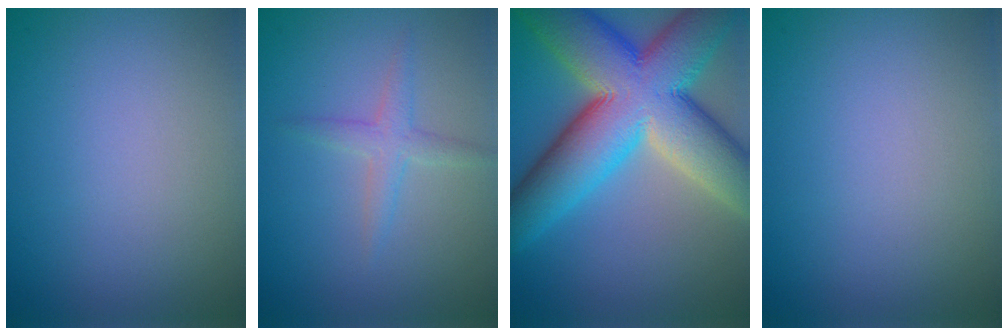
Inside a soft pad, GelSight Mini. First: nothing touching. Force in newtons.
{"total": 1.8, "press": 1.8, "slide": 0.0}
{"total": 15.1, "press": 15.1, "slide": 1.0}
{"total": 0.0}